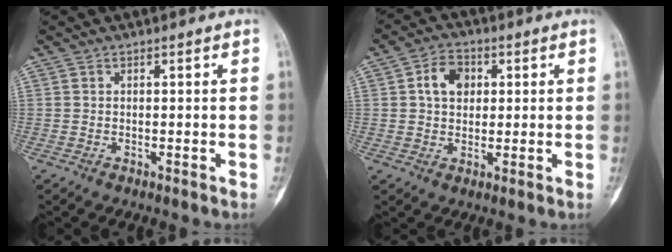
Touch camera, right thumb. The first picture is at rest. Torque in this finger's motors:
{"motor_torque": [-0.08, 0.08, 0.00, 0.00, 0.00]}